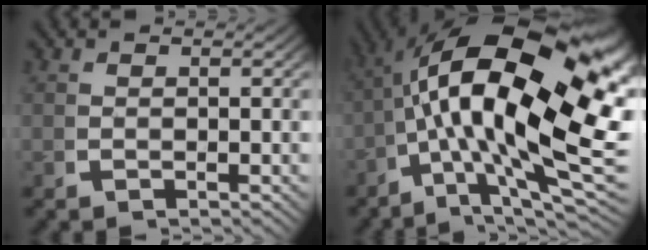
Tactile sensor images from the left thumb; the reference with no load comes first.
{"total": 21.7, "force": [0.9, 12.3, 17.9], "torque": [-0.299, -0.049, 0.031]}